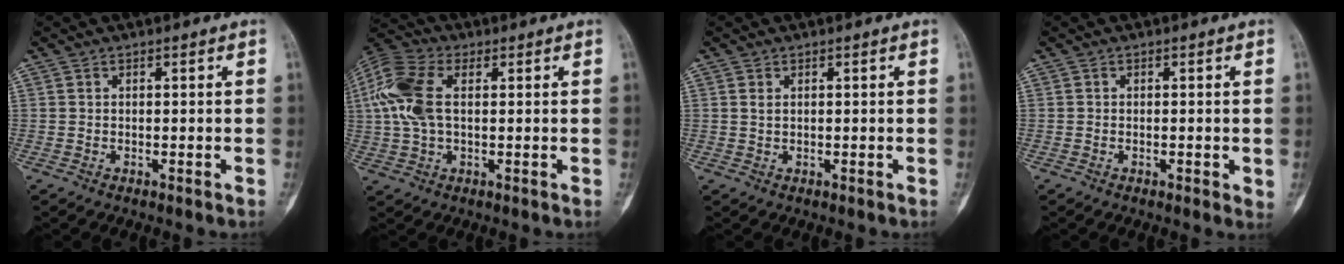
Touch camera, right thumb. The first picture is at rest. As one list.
[{"total": 12.7, "force": [2.3, 7.3, 10.1], "torque": [-0.240, 0.021, 0.042]}, {"total": 0.9, "force": [0.4, 0.5, 0.6], "torque": [-0.010, 0.001, 0.011]}, {"total": 1.9, "force": [-0.3, 0.7, 1.7], "torque": [-0.024, -0.004, -0.002]}]